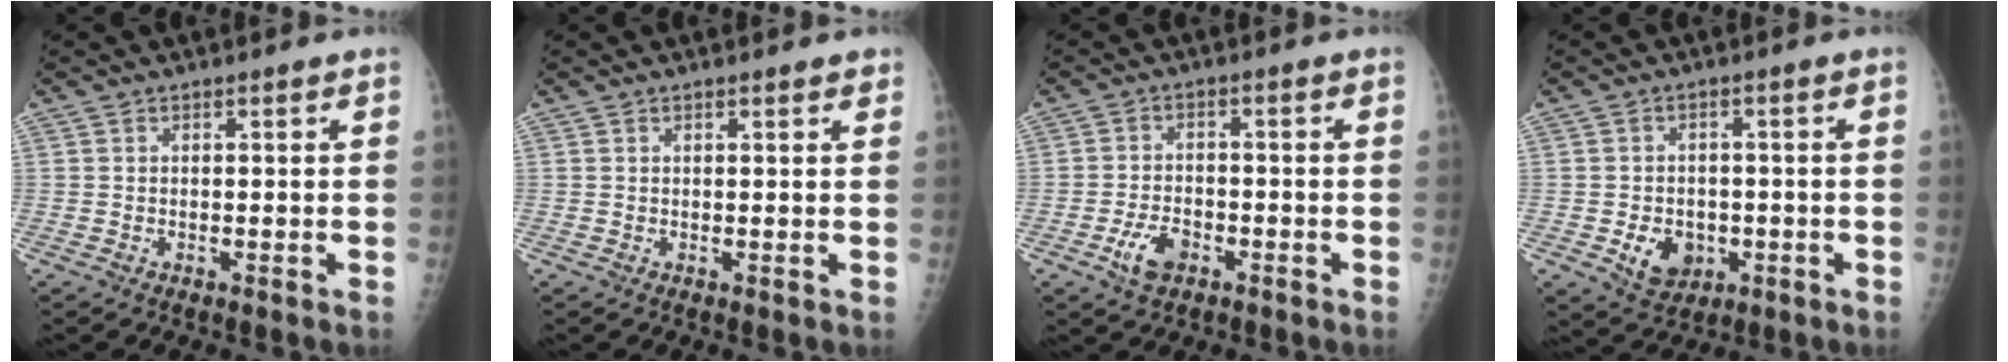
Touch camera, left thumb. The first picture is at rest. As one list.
[{"total": 1.8, "force": [1.2, 0.5, 1.1], "torque": [-0.010, -0.001, 0.013]}, {"total": 5.4, "force": [-2.7, 3.2, 3.3], "torque": [-0.058, 0.016, -0.048]}, {"total": 6.6, "force": [-1.9, 5.2, 3.6], "torque": [-0.033, 0.006, -0.020]}]